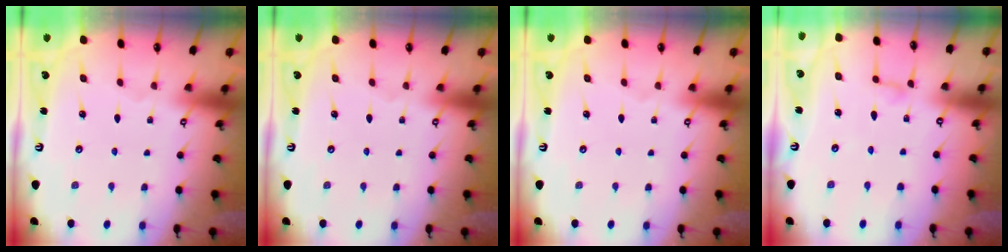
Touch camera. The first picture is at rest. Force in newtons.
{"total": 0.0}
{"total": 0.0}
{"total": 4.4, "press": 4.4, "slide": 0.5}